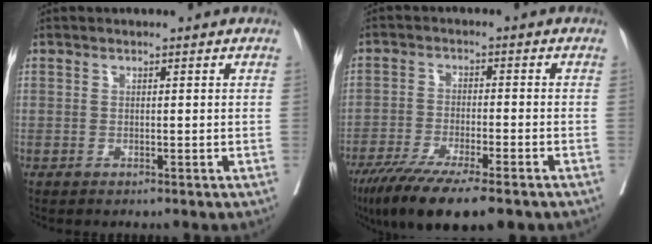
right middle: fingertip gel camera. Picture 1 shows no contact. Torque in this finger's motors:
{"motor_torque": [1.12, -1.01, 0.23, 0.07]}